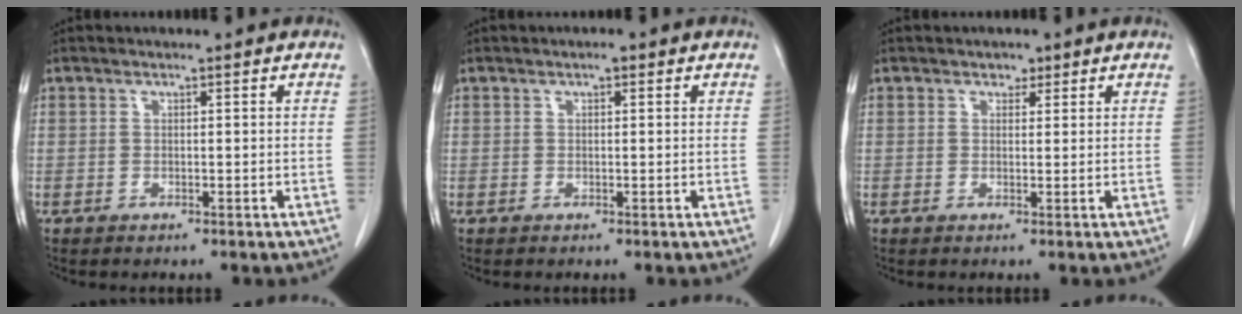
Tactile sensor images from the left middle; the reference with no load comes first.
{"total": 0.7, "force": [0.4, 0.3, 0.5], "torque": [-0.007, 0.000, 0.004]}
{"total": 1.4, "force": [0.9, 1.0, 0.3], "torque": [-0.002, -0.001, 0.012]}